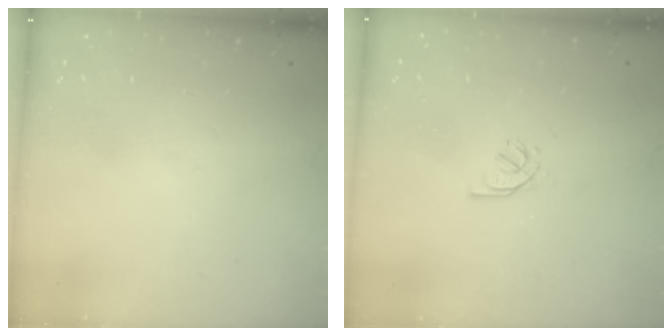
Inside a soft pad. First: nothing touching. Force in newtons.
{"total": 1.7, "press": 1.6, "slide": 0.5}